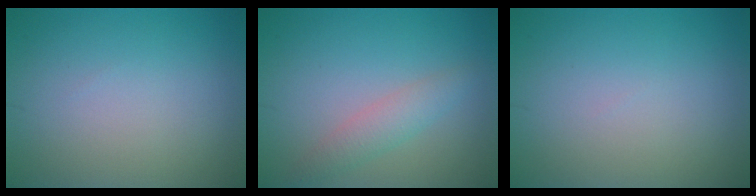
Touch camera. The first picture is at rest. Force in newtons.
{"total": 2.2, "press": 2.2, "slide": 0.1}
{"total": 0.0}